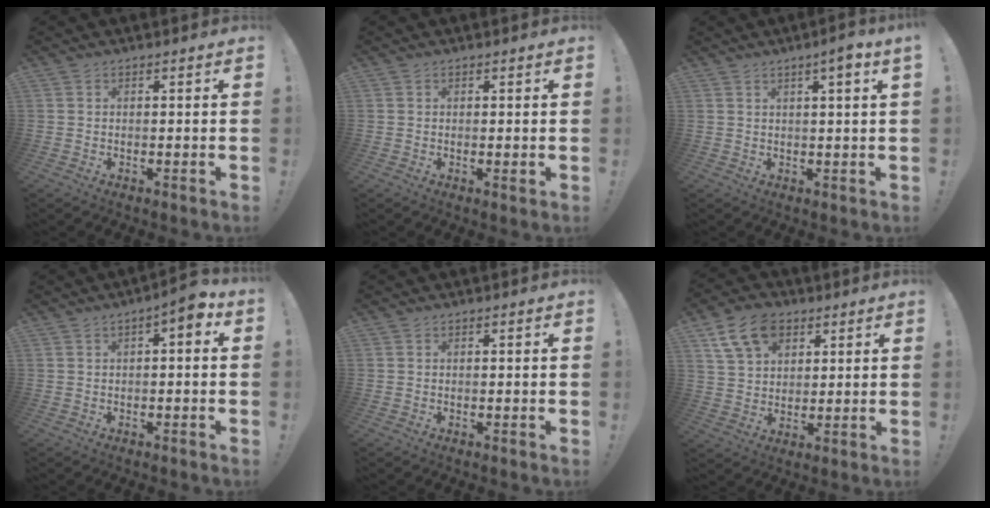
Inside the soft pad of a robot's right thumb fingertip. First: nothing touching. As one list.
[{"total": 0.8, "force": [0.2, 0.0, 0.7], "torque": [-0.006, -0.003, 0.001]}, {"total": 4.2, "force": [1.9, -0.3, 3.7], "torque": [-0.049, -0.008, 0.024]}, {"total": 3.8, "force": [0.8, 1.0, 3.6], "torque": [-0.046, -0.010, 0.006]}, {"total": 0.0}, {"total": 12.4, "force": [6.5, 8.6, 6.1], "torque": [-0.103, -0.021, 0.127]}]